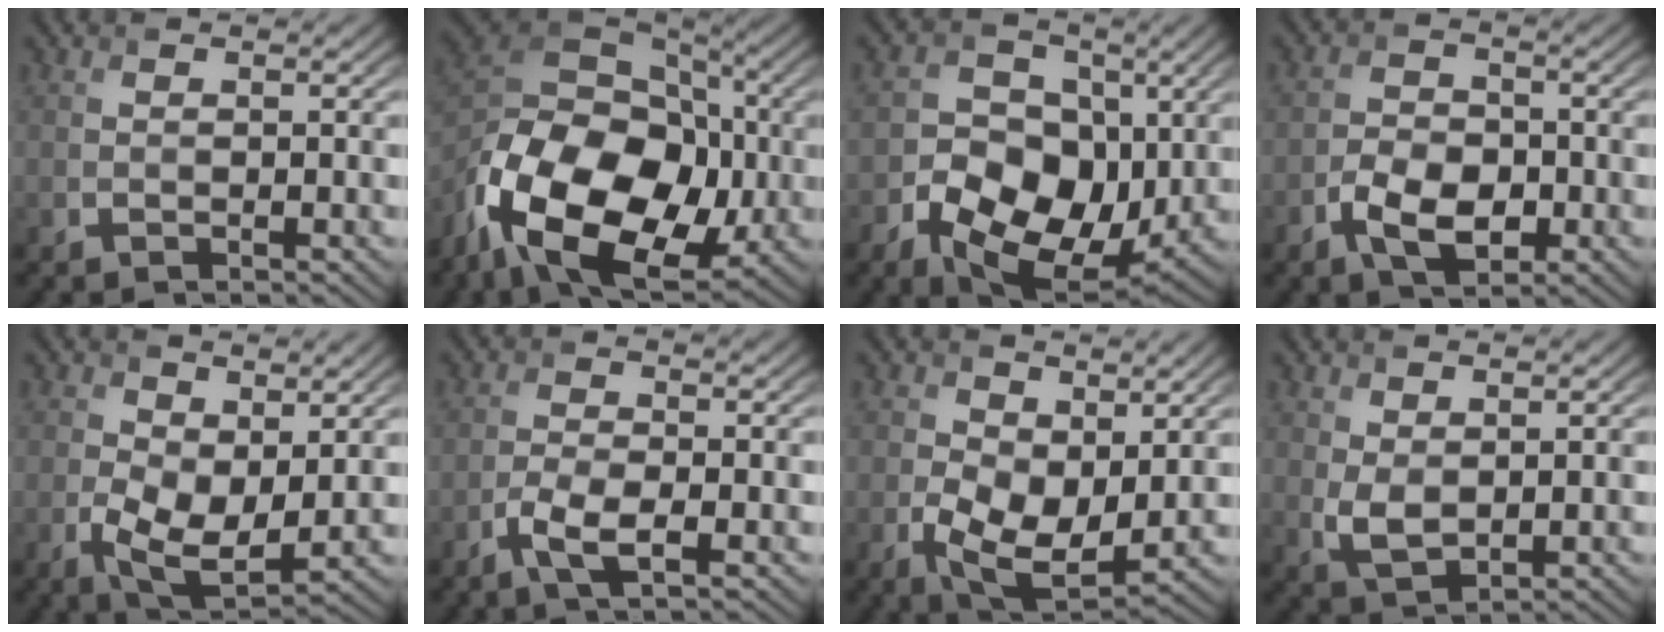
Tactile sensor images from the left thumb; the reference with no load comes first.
{"total": 18.9, "force": [-6.4, 12.2, 13.0], "torque": [-0.271, -0.027, -0.116]}
{"total": 12.1, "force": [-2.9, 8.8, 7.8], "torque": [-0.138, -0.027, -0.053]}
{"total": 5.6, "force": [-2.4, 3.4, 3.7], "torque": [-0.068, -0.003, -0.050]}
{"total": 6.8, "force": [0.5, 4.0, 5.4], "torque": [-0.120, -0.013, 0.011]}
{"total": 3.6, "force": [-1.9, 1.1, 2.9], "torque": [-0.069, 0.000, -0.041]}
{"total": 7.9, "force": [0.5, 4.9, 6.2], "torque": [-0.137, -0.016, 0.011]}
{"total": 3.1, "force": [1.0, 1.8, 2.4], "torque": [-0.059, -0.005, 0.023]}